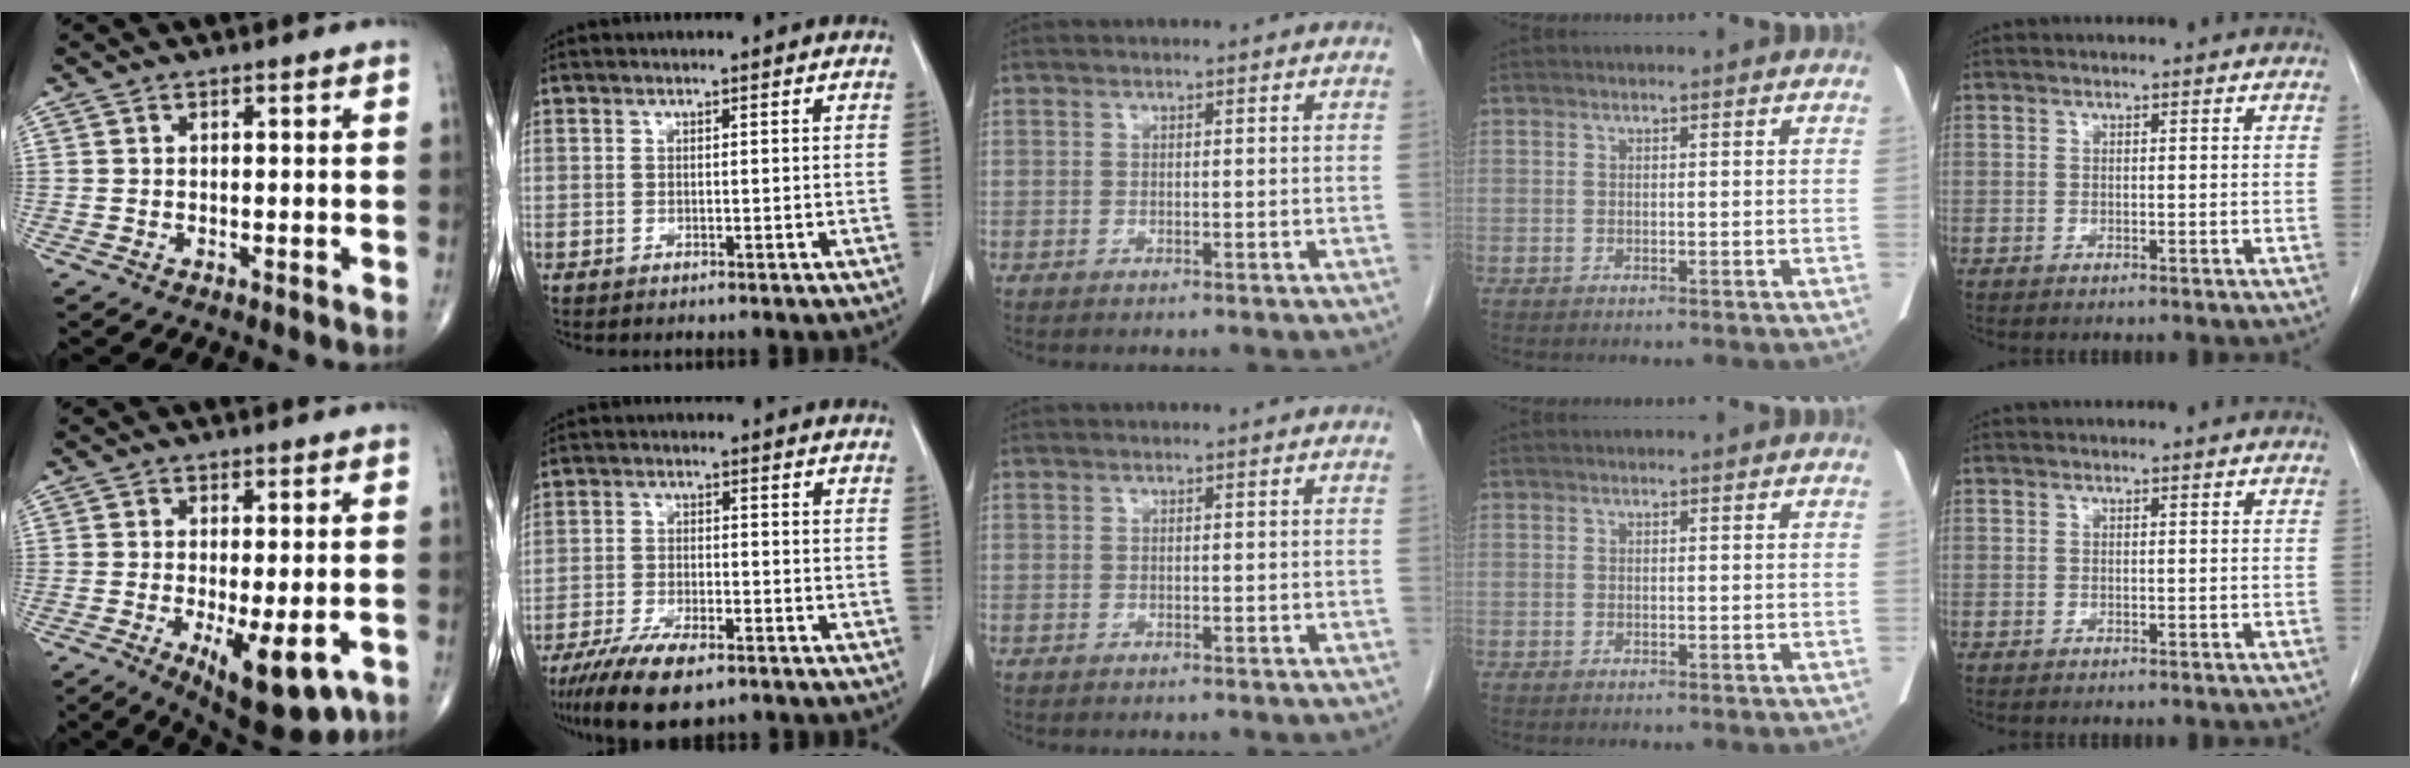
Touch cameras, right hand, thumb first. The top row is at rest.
{"thumb": {"total": 12.1, "force": [-4.4, 4.5, 10.3], "torque": [-0.139, -0.015, -0.054]}, "index": {"total": 10.2, "force": [-7.0, 3.1, 6.8], "torque": [-0.118, -0.015, -0.117]}}